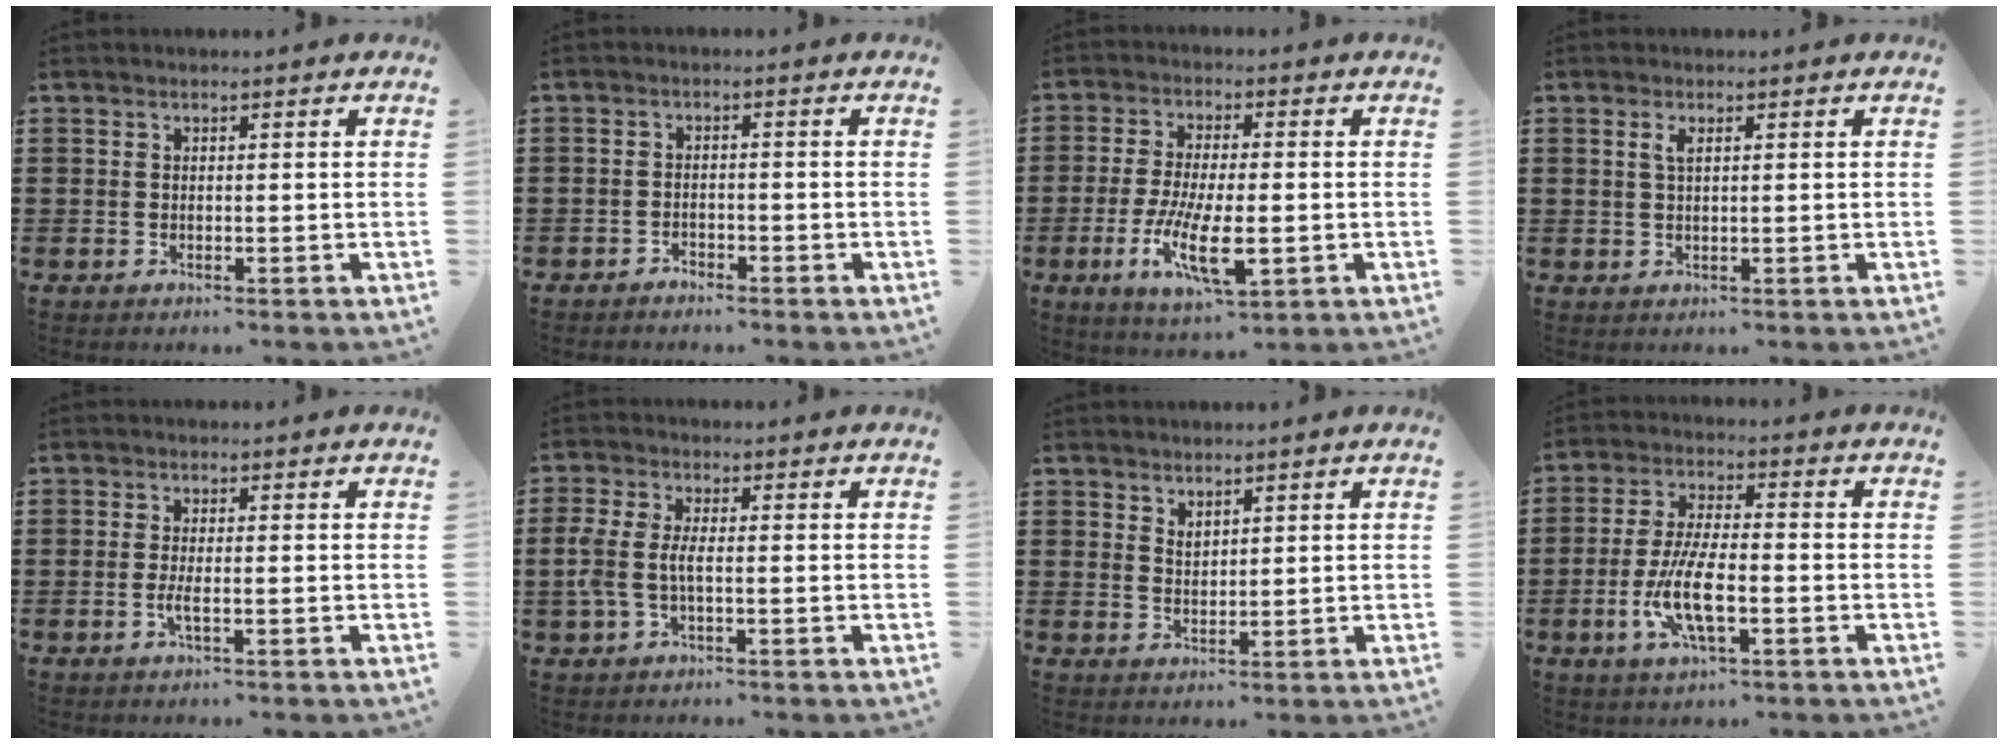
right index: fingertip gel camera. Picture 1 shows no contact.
{"total": 1.5, "force": [-1.5, 0.4, 0.0], "torque": [-0.005, 0.005, -0.034]}
{"total": 10.4, "force": [-2.7, 3.5, 9.5], "torque": [-0.202, -0.016, -0.050]}
{"total": 1.6, "force": [0.6, 0.5, 1.4], "torque": [-0.030, 0.005, 0.009]}
{"total": 2.2, "force": [-0.7, 0.3, 2.1], "torque": [-0.044, -0.005, -0.014]}
{"total": 4.1, "force": [-0.8, 1.6, 3.6], "torque": [-0.093, -0.006, -0.023]}
{"total": 1.8, "force": [1.6, 0.8, 0.2], "torque": [-0.006, 0.003, 0.032]}
{"total": 9.0, "force": [-2.8, 2.8, 8.1], "torque": [-0.181, -0.015, -0.056]}